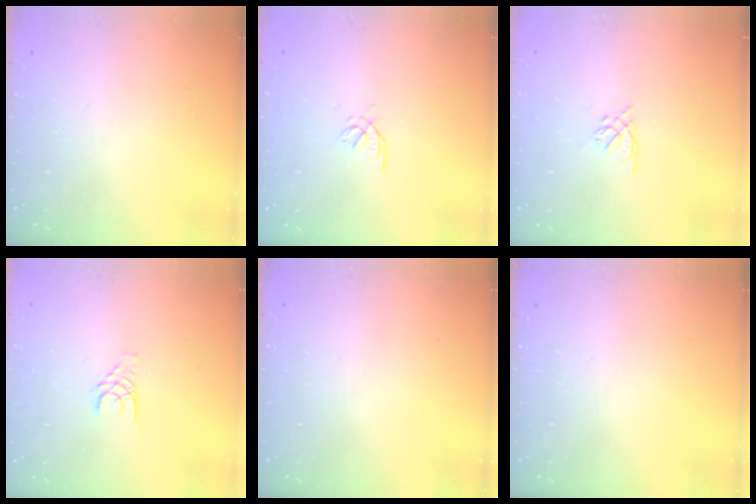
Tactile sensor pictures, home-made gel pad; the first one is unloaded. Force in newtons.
{"total": 2.6, "press": 2.5, "slide": 0.6}
{"total": 1.6, "press": 1.5, "slide": 0.5}
{"total": 3.6, "press": 3.6, "slide": 0.3}
{"total": 0.0}
{"total": 0.0}